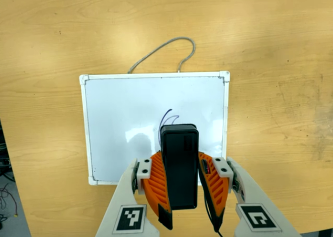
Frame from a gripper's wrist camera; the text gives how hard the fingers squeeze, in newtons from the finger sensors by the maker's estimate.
{"total": 7.0, "left": 5.8, "right": 8.2}